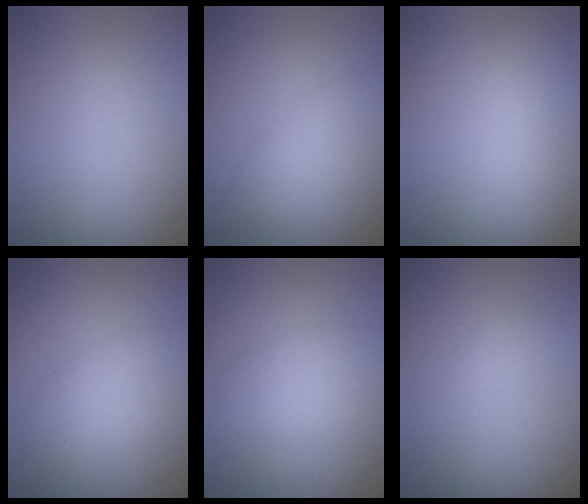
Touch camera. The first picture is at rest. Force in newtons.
{"total": 4.0, "press": 4.0, "slide": 0.1}
{"total": 4.0, "press": 4.0, "slide": 0.2}
{"total": 4.3, "press": 4.3, "slide": 0.1}
{"total": 3.3, "press": 3.3, "slide": 0.1}
{"total": 0.6, "press": 0.6, "slide": 0.1}